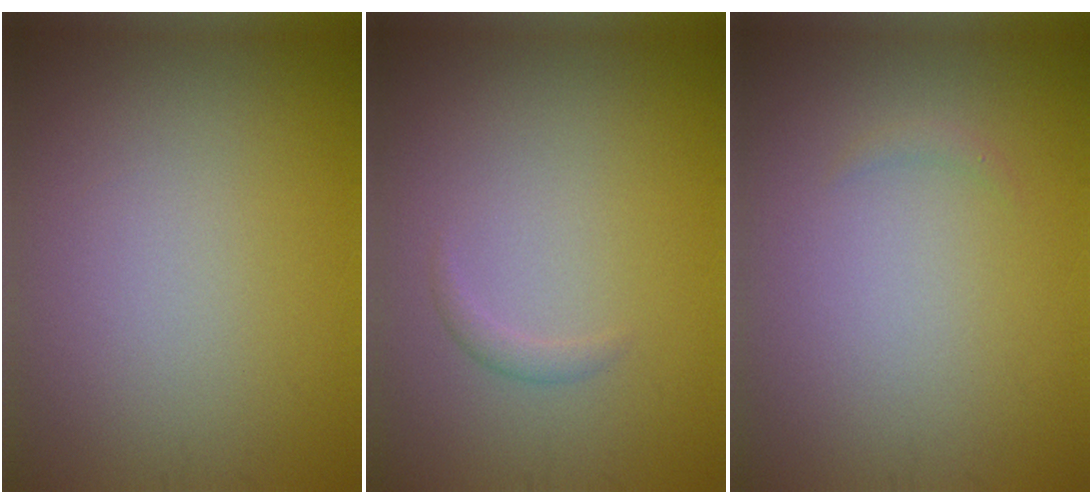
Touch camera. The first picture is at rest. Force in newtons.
{"total": 0.8, "press": 0.8, "slide": 0.0}
{"total": 0.5, "press": 0.5, "slide": 0.1}